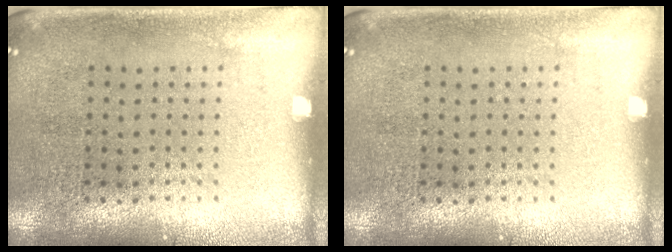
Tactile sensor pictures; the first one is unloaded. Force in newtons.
{"total": 0.0}